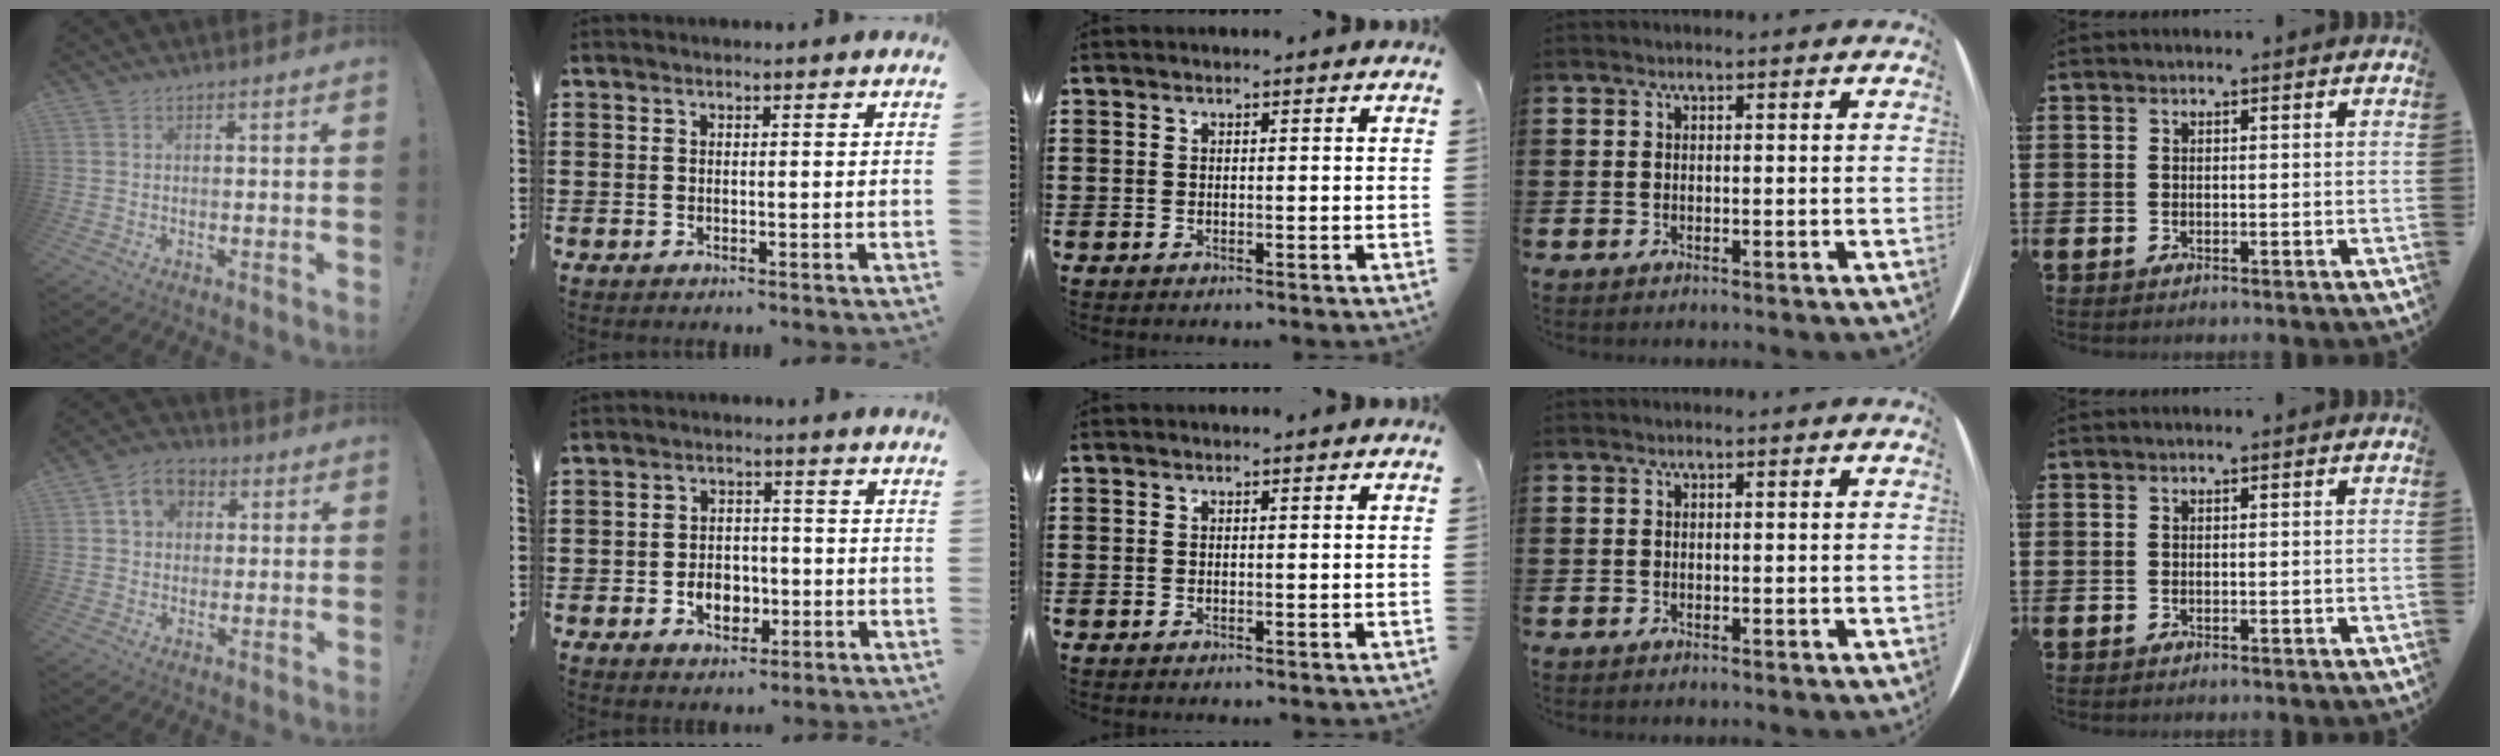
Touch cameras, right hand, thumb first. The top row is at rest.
{"thumb": {"total": 7.4, "force": [2.3, 5.9, 3.7], "torque": [-0.060, 0.008, 0.045]}, "index": {"total": 4.5, "force": [-1.5, 3.1, 2.8], "torque": [-0.041, -0.004, -0.030]}}